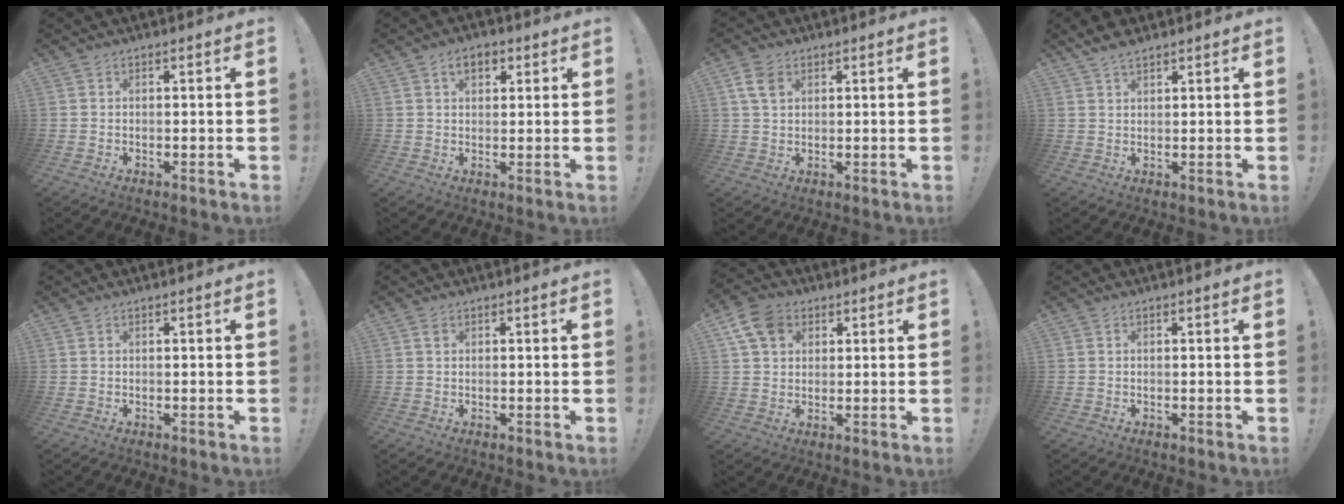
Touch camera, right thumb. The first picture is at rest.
{"total": 4.8, "force": [2.1, 3.0, 3.2], "torque": [-0.038, 0.001, 0.034]}
{"total": 6.2, "force": [2.7, 4.1, 3.8], "torque": [-0.062, -0.001, 0.054]}
{"total": 3.8, "force": [3.1, 1.6, 1.4], "torque": [-0.020, -0.015, 0.058]}
{"total": 0.0}
{"total": 1.1, "force": [0.6, 0.7, 0.6], "torque": [-0.004, 0.000, 0.008]}
{"total": 9.7, "force": [4.4, 7.2, 4.7], "torque": [-0.086, -0.007, 0.088]}
{"total": 0.0}